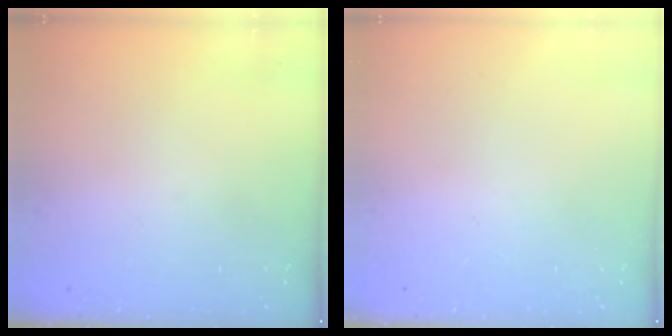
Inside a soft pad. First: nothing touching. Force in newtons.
{"total": 0.0}